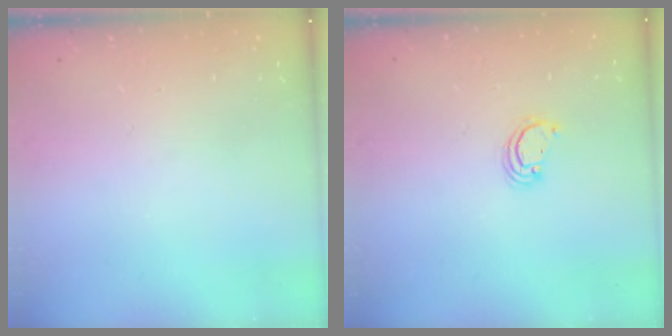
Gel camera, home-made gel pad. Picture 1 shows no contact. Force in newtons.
{"total": 2.1, "press": 2.1, "slide": 0.1}